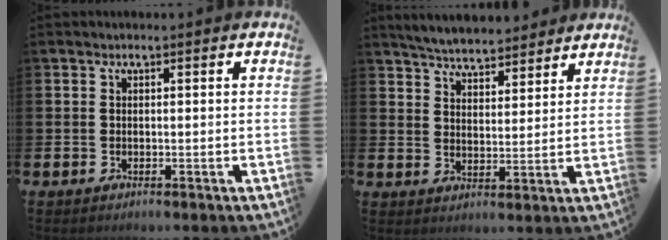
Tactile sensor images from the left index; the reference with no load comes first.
{"total": 5.3, "force": [5.2, 0.6, 0.7], "torque": [-0.028, -0.030, 0.092]}